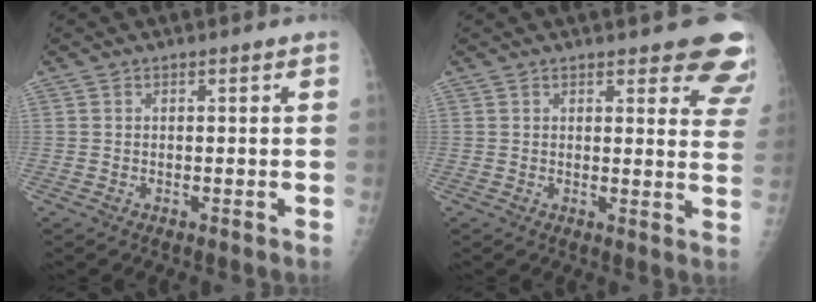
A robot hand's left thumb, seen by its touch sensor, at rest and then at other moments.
{"total": 10.8, "force": [8.6, 3.3, 5.5], "torque": [-0.018, -0.042, 0.078]}